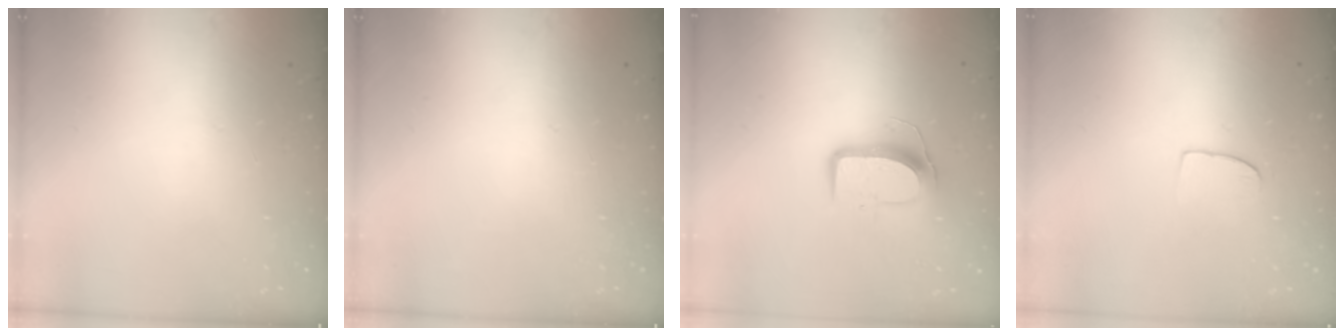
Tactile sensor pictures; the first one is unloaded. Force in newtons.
{"total": 0.0}
{"total": 9.5, "press": 9.5, "slide": 0.5}
{"total": 4.8, "press": 4.8, "slide": 0.4}